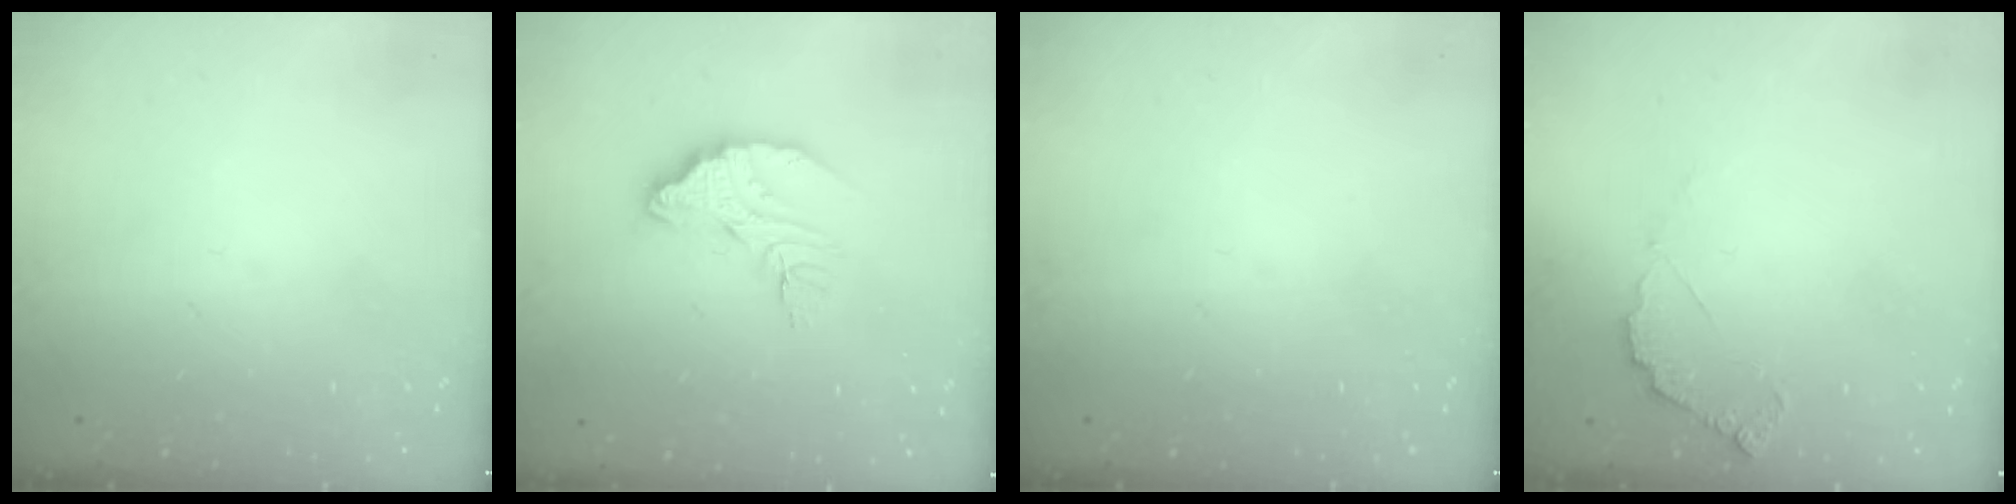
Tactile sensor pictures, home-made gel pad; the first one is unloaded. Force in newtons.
{"total": 10.9, "press": 10.9, "slide": 1.0}
{"total": 0.0}
{"total": 3.4, "press": 3.4, "slide": 0.1}